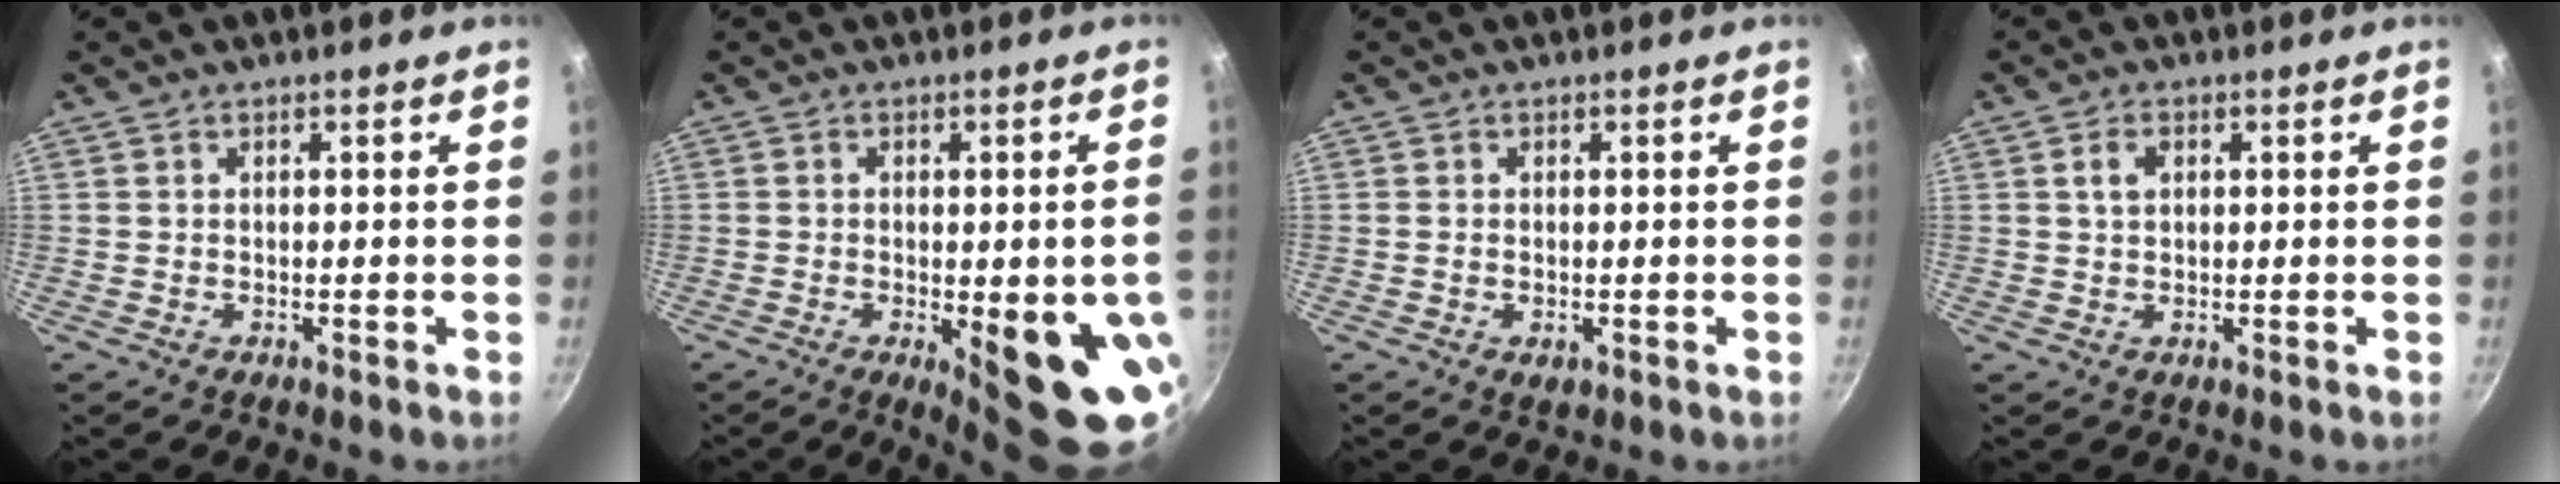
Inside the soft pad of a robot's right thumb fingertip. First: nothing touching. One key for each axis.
{"total": 15.1, "fx": -3.6, "fy": 4.8, "fz": 13.9, "tx": -0.148, "ty": -0.004, "tz": -0.035}
{"total": 1.9, "fx": -0.4, "fy": 1.2, "fz": 1.4, "tx": -0.023, "ty": -0.005, "tz": -0.005}
{"total": 2.7, "fx": 0.8, "fy": 1.9, "fz": 1.8, "tx": -0.024, "ty": 0.003, "tz": 0.014}